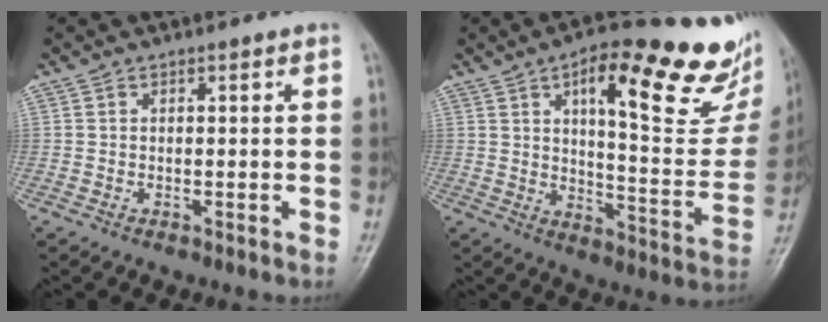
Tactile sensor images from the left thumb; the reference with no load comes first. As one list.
[{"total": 26.6, "force": [13.9, 8.4, 21.0], "torque": [-0.244, -0.032, 0.200]}]